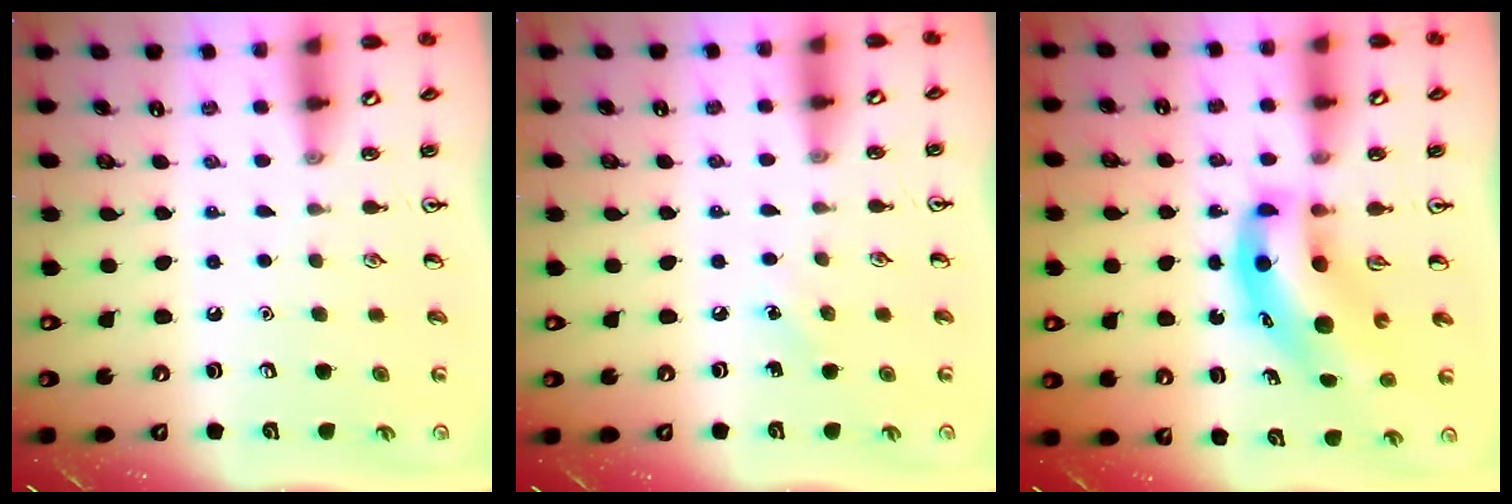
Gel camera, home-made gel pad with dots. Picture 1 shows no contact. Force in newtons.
{"total": 4.4, "press": 4.1, "slide": 1.5}
{"total": 10.1, "press": 9.7, "slide": 2.8}